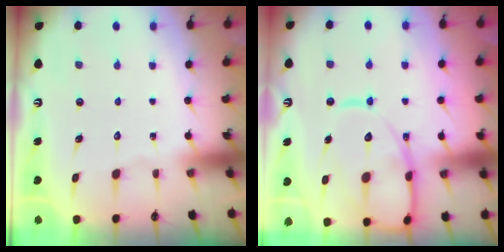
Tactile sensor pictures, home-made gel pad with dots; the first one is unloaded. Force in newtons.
{"total": 17.5, "press": 17.4, "slide": 1.6}